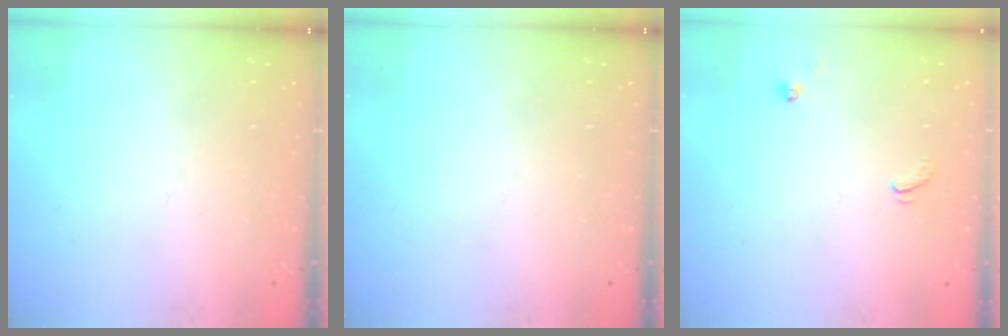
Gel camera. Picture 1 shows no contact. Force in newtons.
{"total": 0.0}
{"total": 0.0}